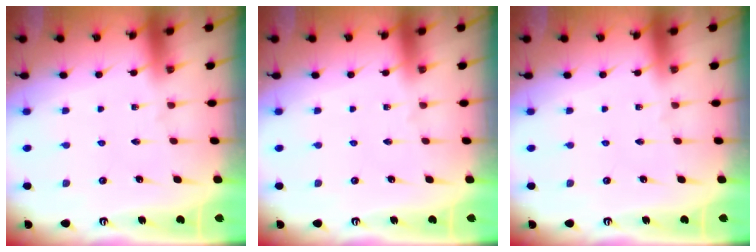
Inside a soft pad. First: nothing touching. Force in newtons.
{"total": 0.0}
{"total": 0.0}